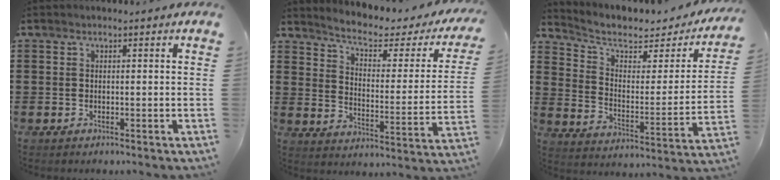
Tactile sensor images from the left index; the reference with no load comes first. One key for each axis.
{"total": 4.5, "fx": 3.1, "fy": 1.2, "fz": 2.9, "tx": -0.066, "ty": -0.024, "tz": 0.041}
{"total": 5.3, "fx": 3.8, "fy": 2.3, "fz": 2.8, "tx": -0.076, "ty": -0.020, "tz": 0.061}